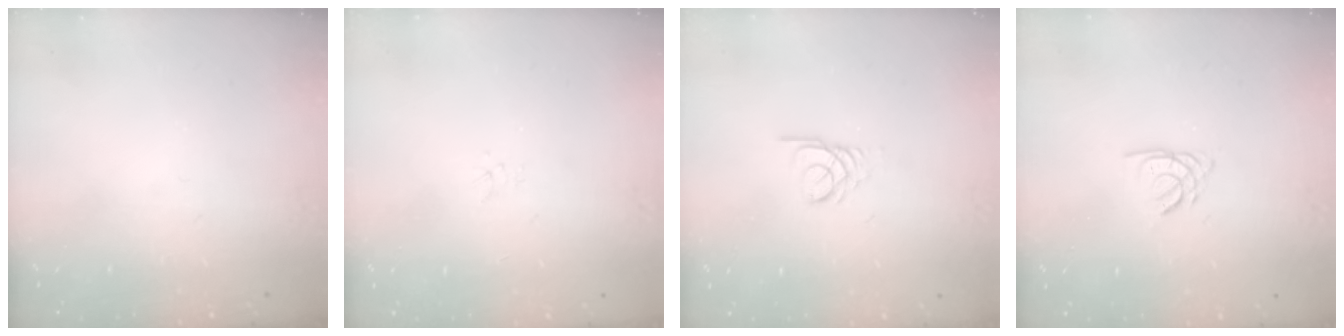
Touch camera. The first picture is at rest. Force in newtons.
{"total": 1.5, "press": 1.5, "slide": 0.2}
{"total": 2.7, "press": 2.7, "slide": 0.3}
{"total": 2.2, "press": 2.2, "slide": 0.0}